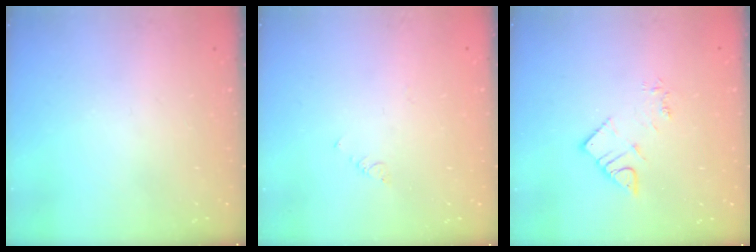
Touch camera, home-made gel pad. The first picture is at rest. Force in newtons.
{"total": 1.0, "press": 0.9, "slide": 0.3}
{"total": 4.9, "press": 4.9, "slide": 0.2}